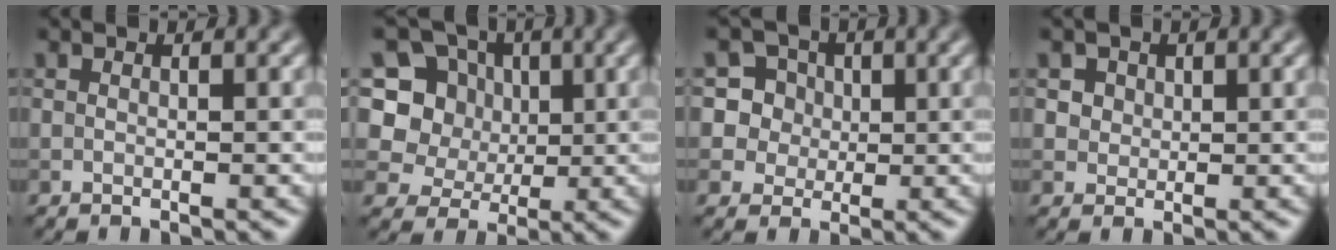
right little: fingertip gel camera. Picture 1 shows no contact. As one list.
[{"total": 8.0, "force": [2.6, 6.9, 3.0], "torque": [-0.060, 0.011, 0.034]}, {"total": 7.2, "force": [2.5, 6.5, 1.9], "torque": [-0.041, 0.032, 0.029]}, {"total": 2.7, "force": [1.3, 2.1, 1.1], "torque": [-0.026, 0.001, 0.027]}]